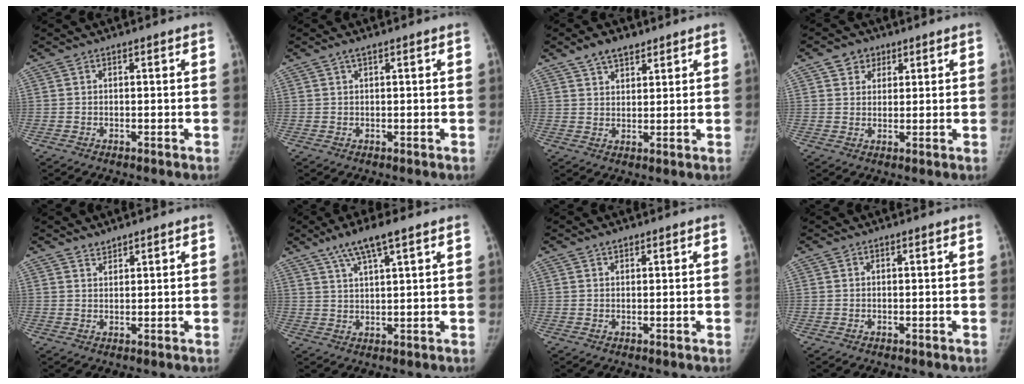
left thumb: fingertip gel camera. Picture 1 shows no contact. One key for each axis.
{"total": 1.1, "fx": 0.7, "fy": 0.2, "fz": 0.8, "tx": -0.017, "ty": 0.005, "tz": 0.013}
{"total": 5.6, "fx": 4.0, "fy": 2.9, "fz": 2.7, "tx": -0.025, "ty": -0.020, "tz": 0.070}
{"total": 4.2, "fx": 2.3, "fy": 3.3, "fz": 1.1, "tx": 0.006, "ty": -0.011, "tz": 0.035}
{"total": 1.7, "fx": 1.5, "fy": 0.6, "fz": 0.1, "tx": 0.008, "ty": -0.010, "tz": 0.027}
{"total": 7.4, "fx": 4.7, "fy": 1.2, "fz": 5.6, "tx": -0.109, "ty": -0.008, "tz": 0.090}
{"total": 1.2, "fx": 0.9, "fy": 0.7, "fz": 0.5, "tx": -0.003, "ty": -0.004, "tz": 0.011}
{"total": 0.0}